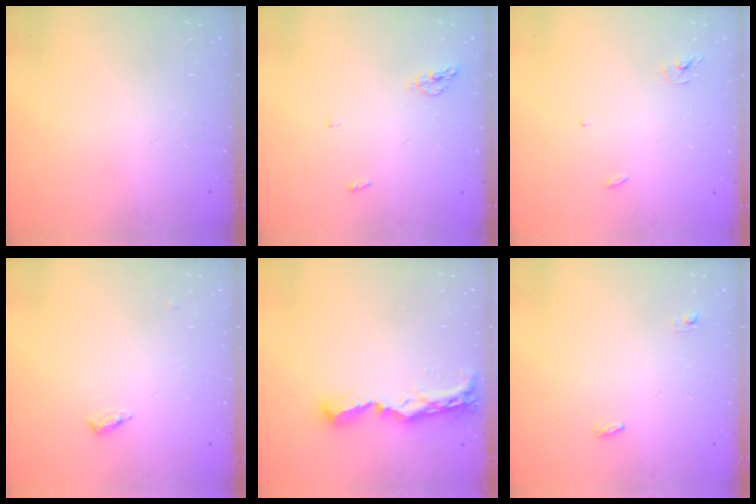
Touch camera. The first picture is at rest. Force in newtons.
{"total": 4.6, "press": 4.5, "slide": 1.0}
{"total": 2.5, "press": 2.5, "slide": 0.1}
{"total": 4.4, "press": 4.1, "slide": 1.4}
{"total": 8.8, "press": 8.8, "slide": 0.3}
{"total": 3.6, "press": 3.4, "slide": 1.0}